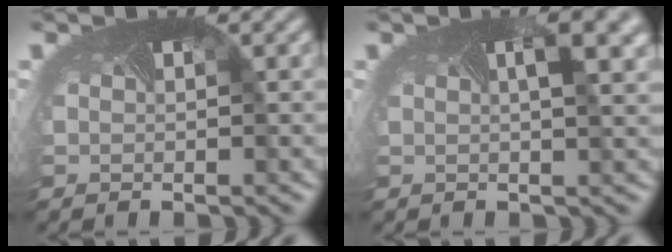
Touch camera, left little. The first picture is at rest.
{"total": 4.4, "force": [1.6, 1.4, 3.8], "torque": [-0.040, 0.005, 0.015]}